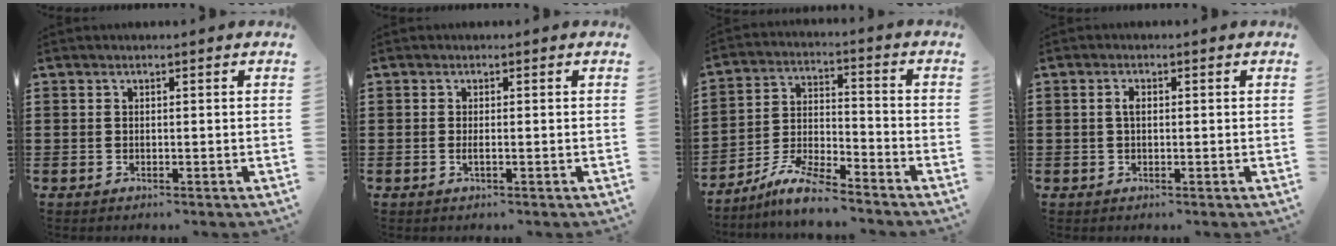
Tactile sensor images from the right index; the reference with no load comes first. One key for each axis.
{"total": 0.9, "fx": -0.2, "fy": 0.0, "fz": 0.9, "tx": -0.016, "ty": -0.003, "tz": -0.003}
{"total": 7.3, "fx": -6.6, "fy": 0.9, "fz": 3.0, "tx": -0.073, "ty": 0.003, "tz": -0.130}
{"total": 1.6, "fx": 0.2, "fy": 0.8, "fz": 1.4, "tx": -0.029, "ty": 0.004, "tz": 0.001}